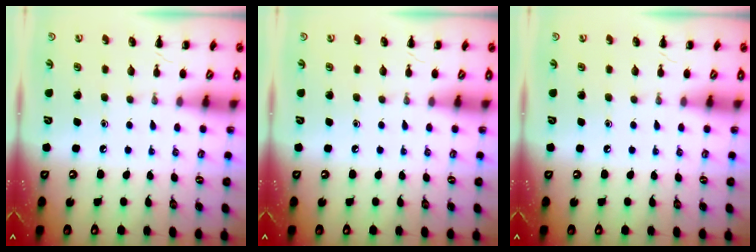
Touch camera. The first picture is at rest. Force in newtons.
{"total": 0.0}
{"total": 0.0}